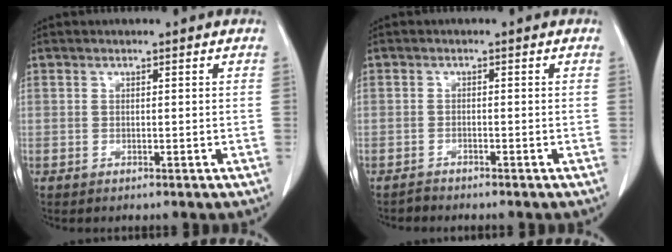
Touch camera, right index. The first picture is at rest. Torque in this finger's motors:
{"motor_torque": [0.14, -0.12, 0.04, 0.00]}